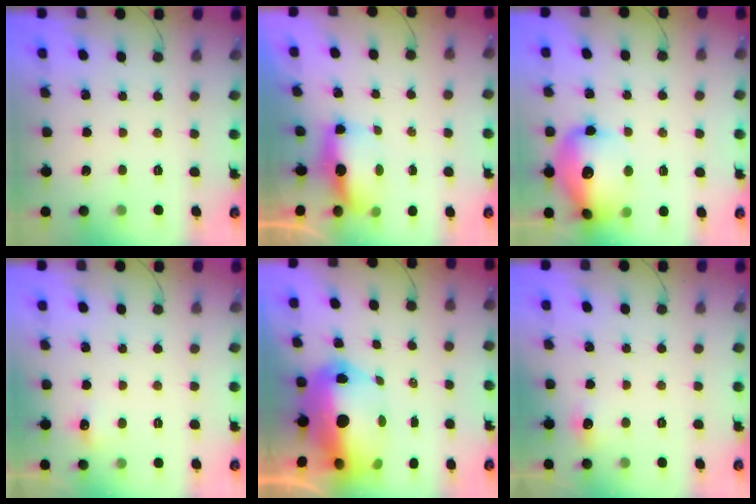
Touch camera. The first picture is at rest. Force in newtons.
{"total": 7.6, "press": 7.5, "slide": 0.8}
{"total": 17.4, "press": 17.1, "slide": 2.8}
{"total": 4.3, "press": 4.2, "slide": 1.2}
{"total": 17.6, "press": 17.2, "slide": 4.0}
{"total": 4.5, "press": 4.3, "slide": 1.3}